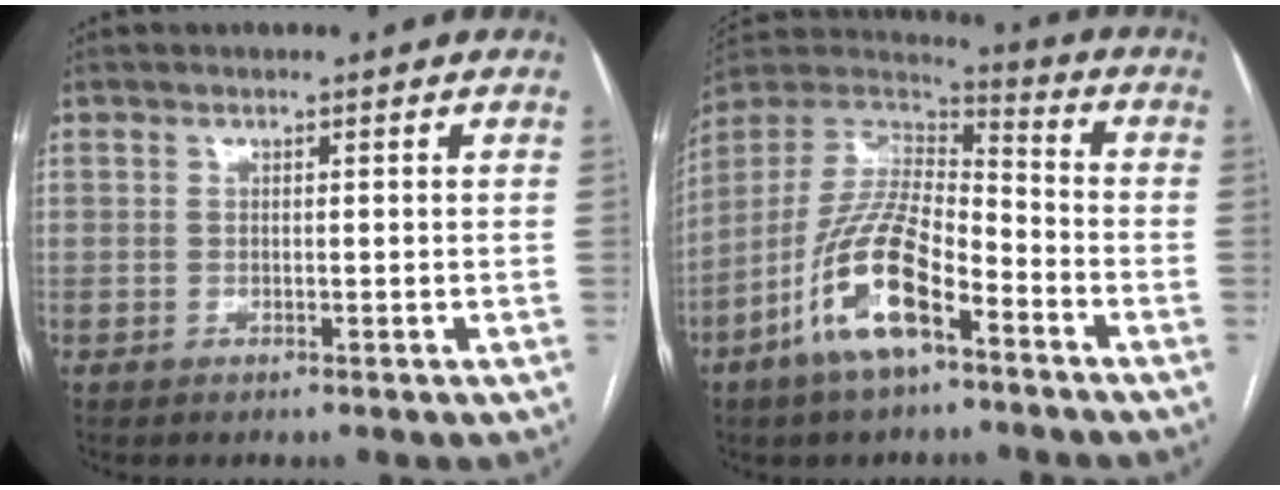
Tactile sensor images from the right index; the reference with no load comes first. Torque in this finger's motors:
{"motor_torque": [-0.15, -0.31, -0.06, -0.11]}